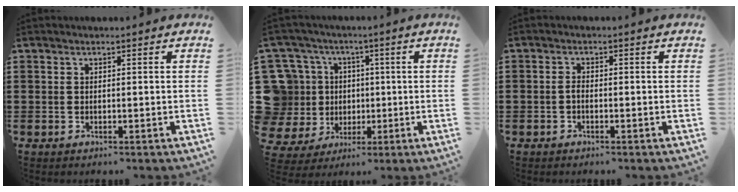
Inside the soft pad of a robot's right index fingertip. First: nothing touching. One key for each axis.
{"total": 11.1, "fx": 1.1, "fy": 10.7, "fz": 2.7, "tx": -0.115, "ty": -0.010, "tz": 0.034}
{"total": 1.1, "fx": -0.5, "fy": 0.4, "fz": 0.8, "tx": -0.017, "ty": -0.001, "tz": -0.010}